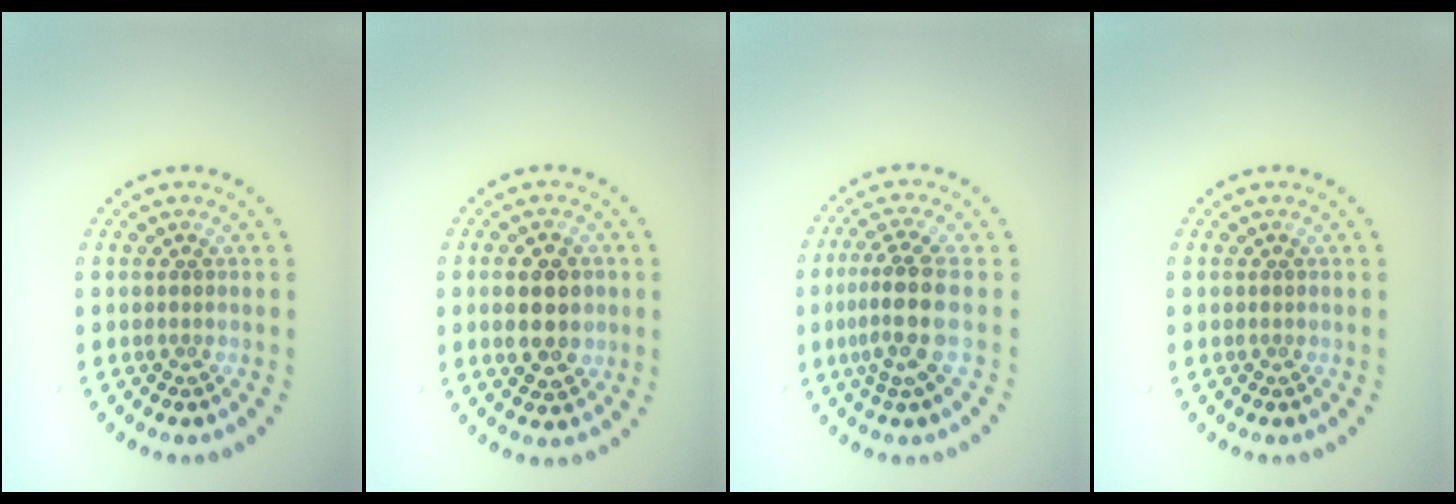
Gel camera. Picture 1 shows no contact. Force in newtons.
{"total": 4.6, "press": 4.6, "slide": 0.1}
{"total": 3.9, "press": 3.1, "slide": 2.3}
{"total": 0.0}